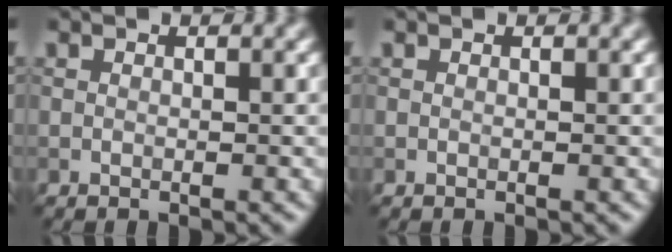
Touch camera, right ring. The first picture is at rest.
{"total": 0.0}